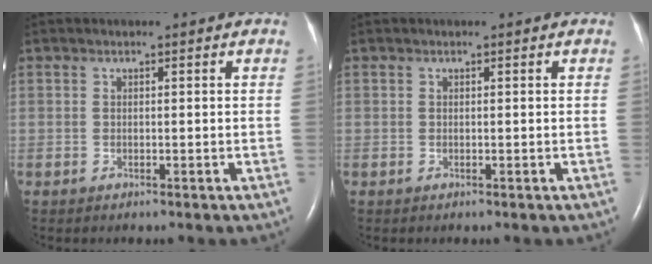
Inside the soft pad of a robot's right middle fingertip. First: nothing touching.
{"total": 0.0}